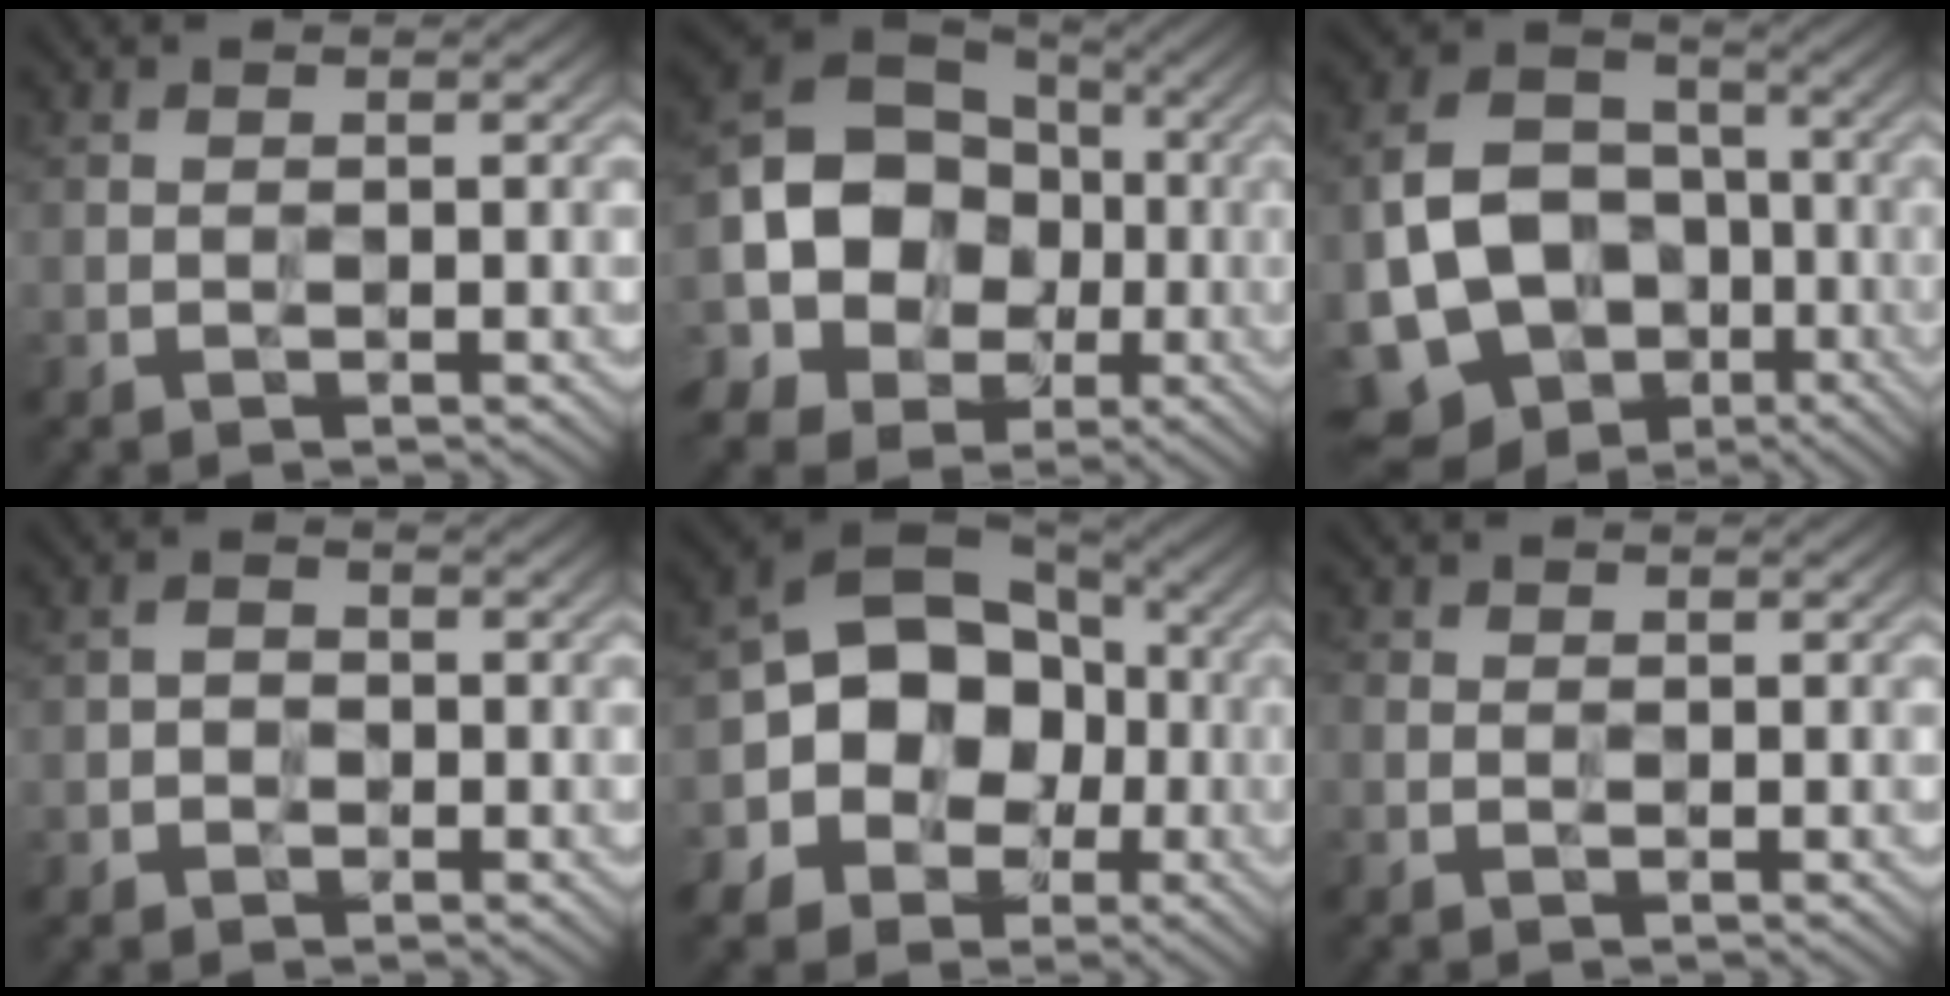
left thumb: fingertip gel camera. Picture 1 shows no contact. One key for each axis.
{"total": 14.3, "fx": -1.9, "fy": 11.9, "fz": 7.7, "tx": -0.170, "ty": -0.016, "tz": -0.052}
{"total": 15.2, "fx": -5.1, "fy": 11.7, "fz": 8.4, "tx": -0.196, "ty": -0.031, "tz": -0.093}
{"total": 1.5, "fx": -0.6, "fy": 1.2, "fz": 0.5, "tx": -0.006, "ty": 0.001, "tz": -0.017}
{"total": 14.0, "fx": -2.3, "fy": 11.6, "fz": 7.5, "tx": -0.131, "ty": 0.008, "tz": -0.074}
{"total": 0.7, "fx": -0.2, "fy": 0.5, "fz": 0.3, "tx": -0.007, "ty": -0.001, "tz": -0.006}